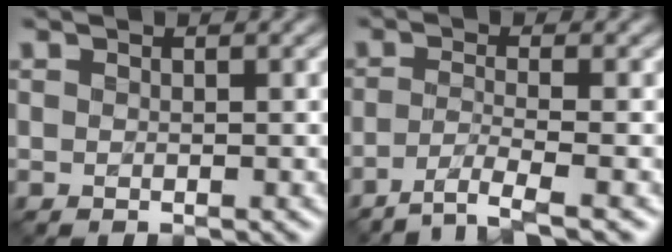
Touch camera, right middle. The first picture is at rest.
{"total": 3.1, "force": [-2.1, 0.5, 2.3], "torque": [-0.035, -0.004, -0.052]}